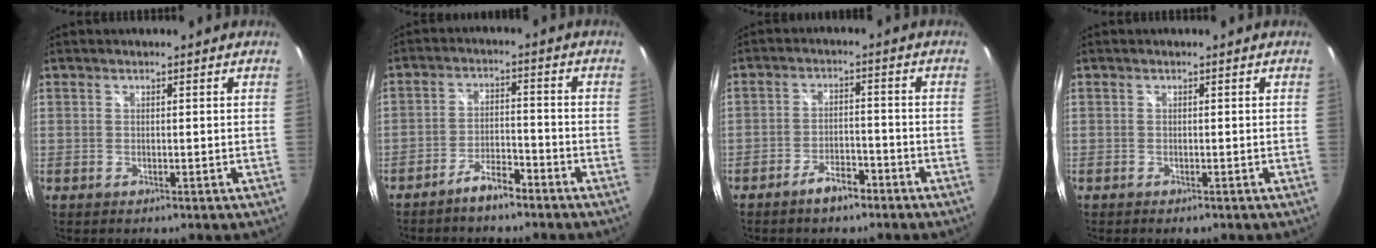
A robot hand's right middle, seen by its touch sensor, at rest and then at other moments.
{"total": 5.3, "force": [-4.4, 1.3, 2.7], "torque": [-0.065, 0.006, -0.074]}
{"total": 5.3, "force": [-4.0, 2.0, 2.8], "torque": [-0.063, 0.005, -0.060]}
{"total": 1.3, "force": [-1.0, 0.4, 0.8], "torque": [-0.015, -0.006, -0.014]}